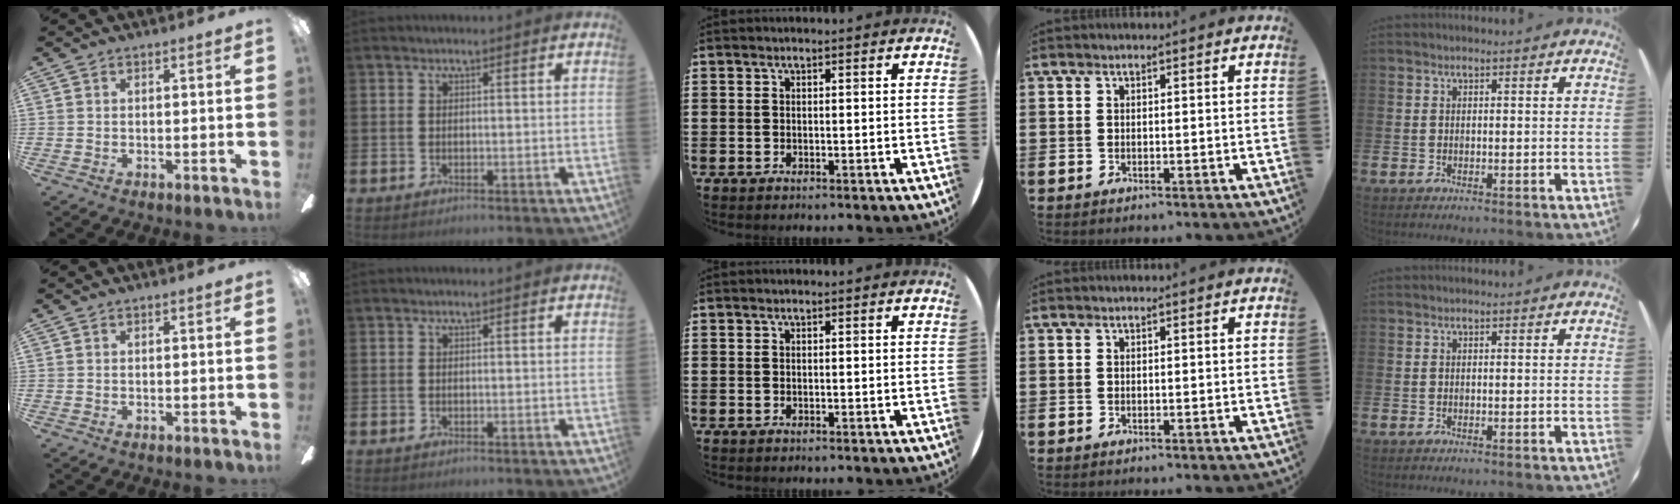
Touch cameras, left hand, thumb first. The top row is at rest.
{}